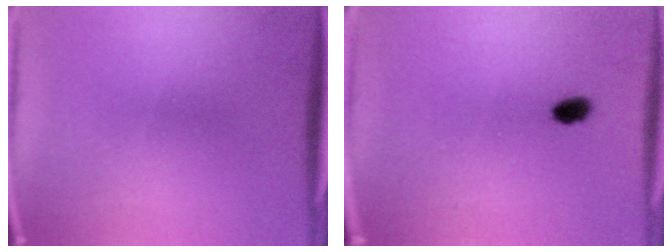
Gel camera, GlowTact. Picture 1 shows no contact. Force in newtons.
{"total": 2.3}